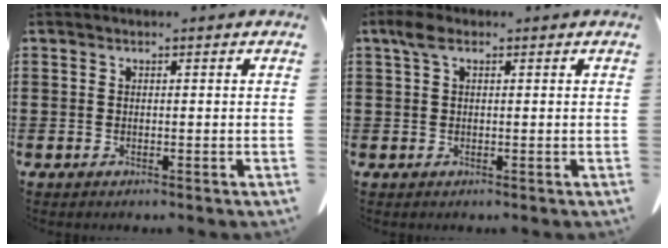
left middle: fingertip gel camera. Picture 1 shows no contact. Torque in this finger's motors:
{"motor_torque": [0.80, 0.64, 0.06, 0.02]}